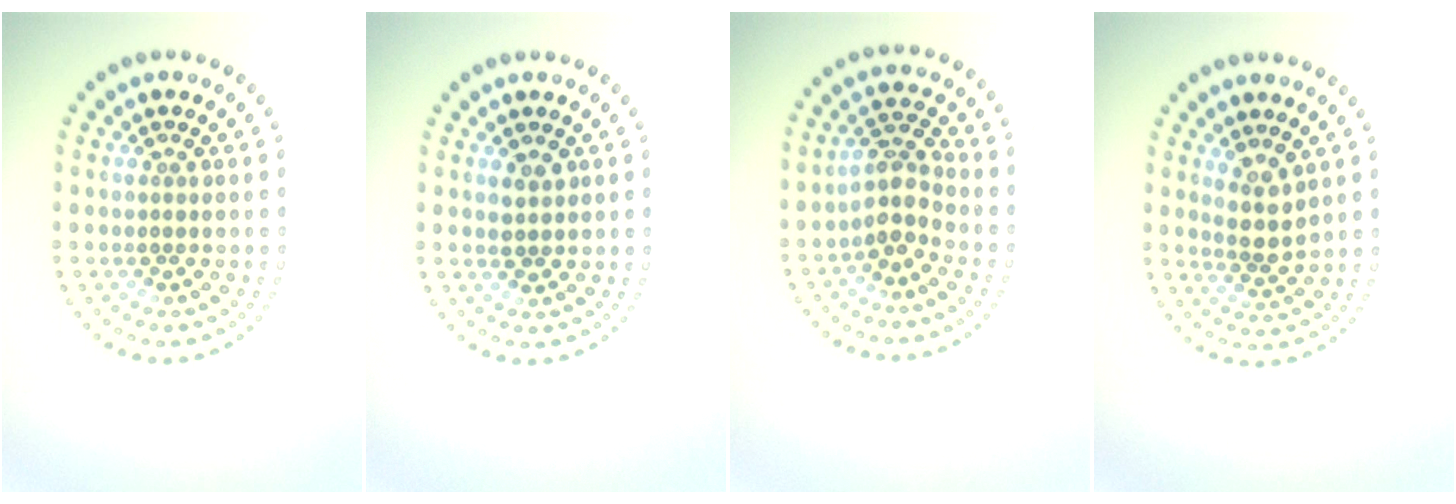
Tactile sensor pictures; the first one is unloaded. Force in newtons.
{"total": 1.3, "press": 1.3, "slide": 0.4}
{"total": 2.9, "press": 2.3, "slide": 1.8}
{"total": 2.3, "press": 1.9, "slide": 1.3}